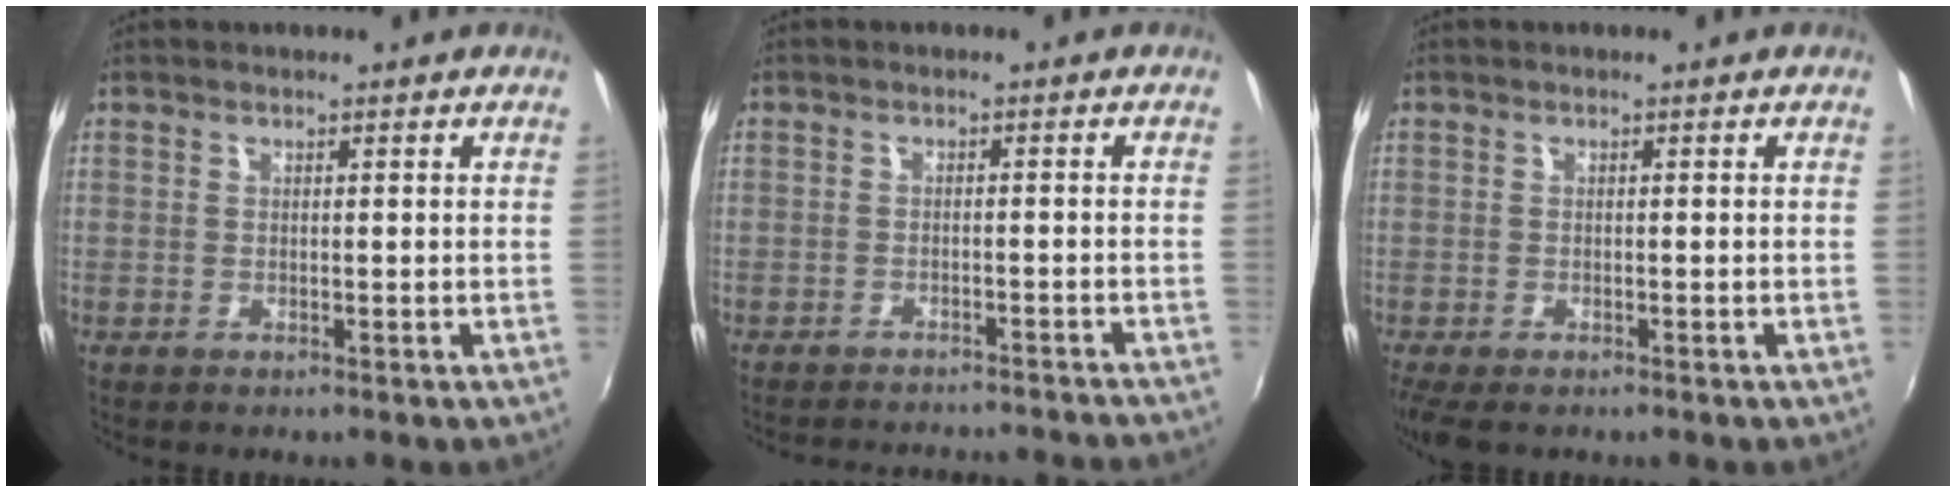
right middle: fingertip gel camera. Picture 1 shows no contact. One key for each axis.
{"total": 14.8, "fx": -13.6, "fy": 1.9, "fz": 5.4, "tx": -0.103, "ty": -0.018, "tz": -0.176}
{"total": 4.9, "fx": -3.4, "fy": 1.7, "fz": 3.0, "tx": -0.067, "ty": -0.024, "tz": -0.058}